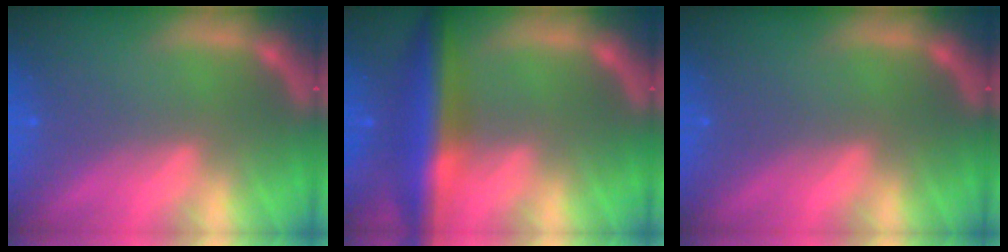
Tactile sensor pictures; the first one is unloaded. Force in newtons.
{"total": 7.0}
{"total": 0.0}